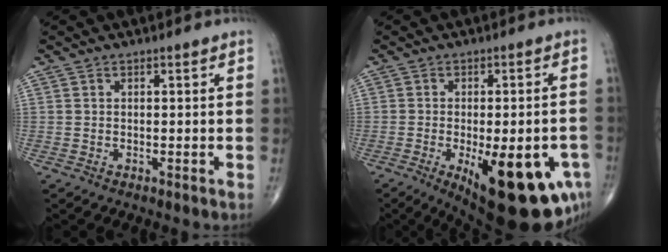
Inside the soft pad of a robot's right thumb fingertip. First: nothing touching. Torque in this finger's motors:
{"motor_torque": [2.39, 2.25, 0.88, -0.95, 0.40]}